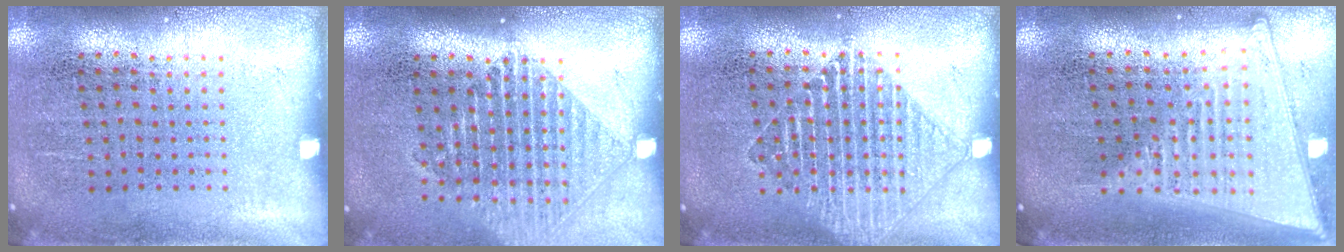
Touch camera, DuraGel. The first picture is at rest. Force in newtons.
{"total": 1.5, "press": 1.3, "slide": 0.7}
{"total": 1.4, "press": 1.3, "slide": 0.3}
{"total": 2.0, "press": 1.7, "slide": 1.0}